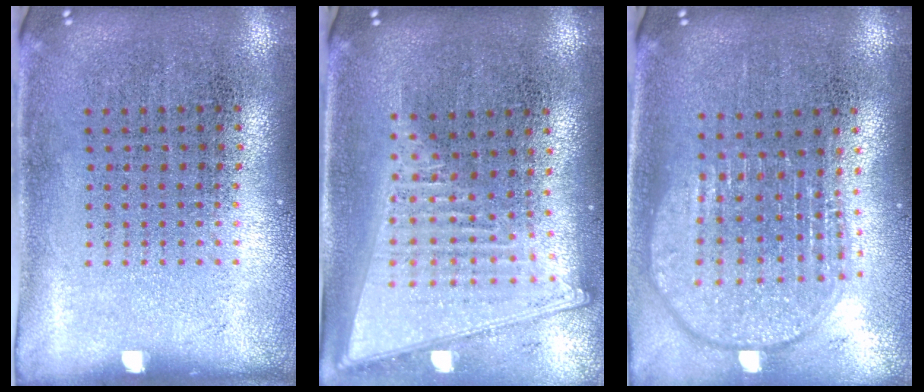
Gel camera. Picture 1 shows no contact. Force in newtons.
{"total": 2.1, "press": 1.8, "slide": 1.2}
{"total": 1.8, "press": 1.5, "slide": 1.0}